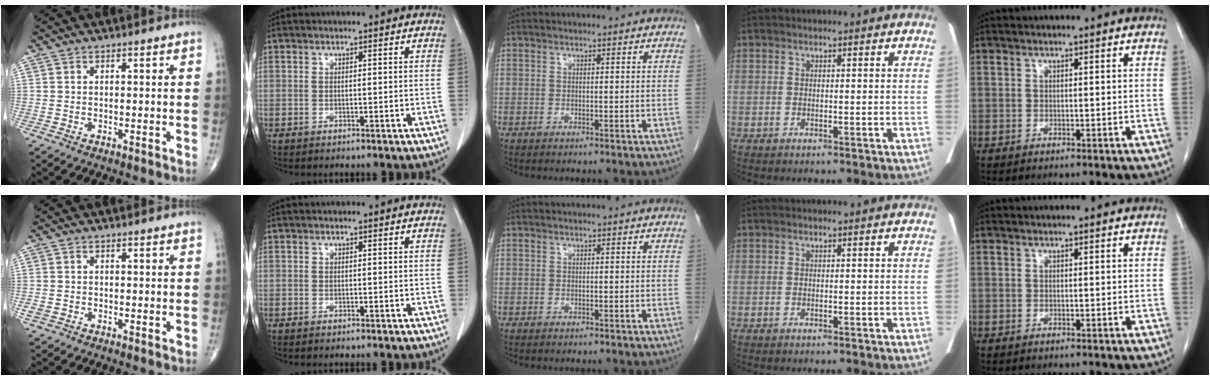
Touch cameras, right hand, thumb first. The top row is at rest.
{"thumb": {"total": 1.4, "force": [-0.6, 1.0, 0.7], "torque": [-0.017, -0.001, -0.014]}}